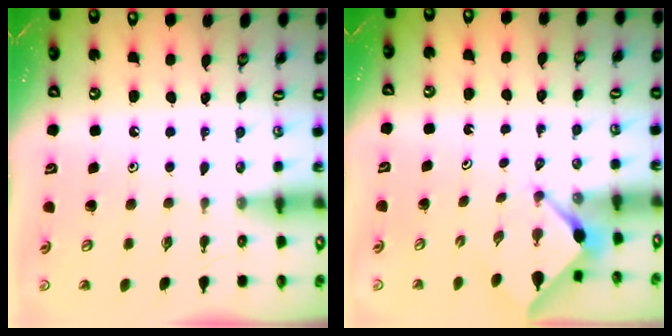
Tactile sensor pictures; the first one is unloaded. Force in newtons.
{"total": 3.2, "press": 3.1, "slide": 0.4}